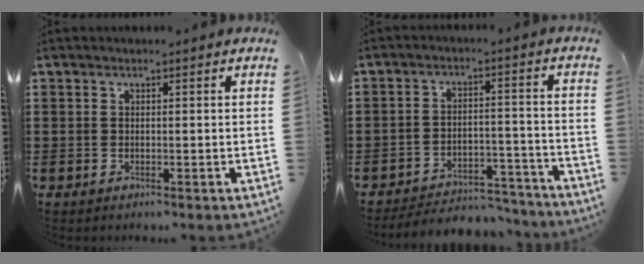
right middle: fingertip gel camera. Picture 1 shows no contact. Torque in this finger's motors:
{"motor_torque": [0.72, -0.20, 0.02, -0.01]}